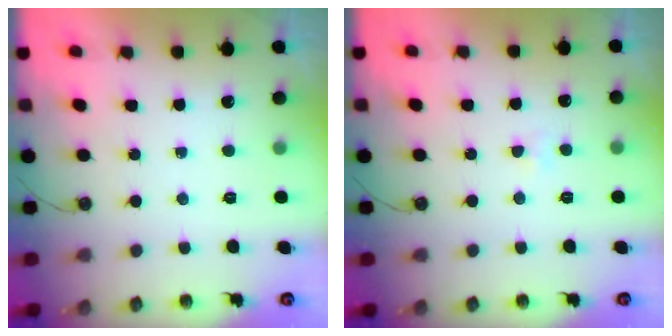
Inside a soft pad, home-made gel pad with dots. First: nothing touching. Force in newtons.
{"total": 1.9, "press": 1.8, "slide": 0.4}